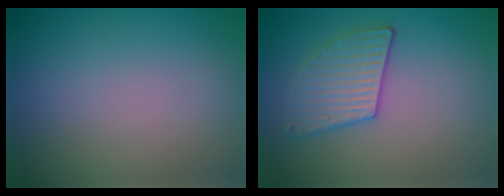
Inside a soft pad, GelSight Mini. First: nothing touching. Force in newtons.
{"total": 3.0, "press": 2.9, "slide": 0.4}